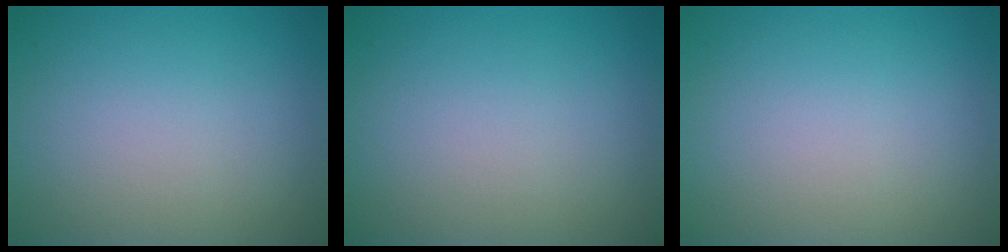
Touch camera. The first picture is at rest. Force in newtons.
{"total": 0.0}
{"total": 0.0}